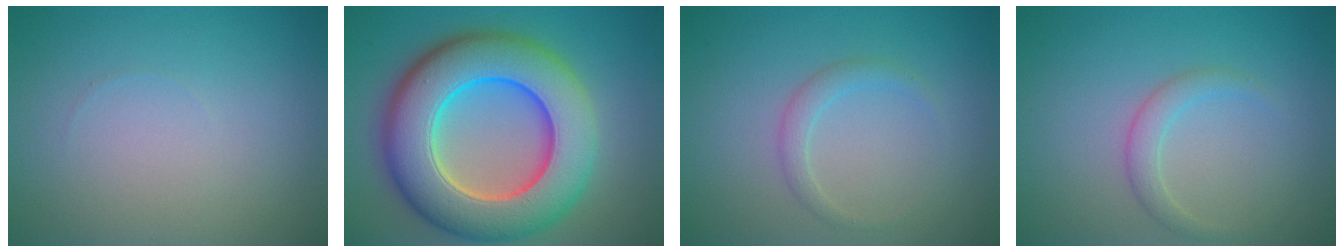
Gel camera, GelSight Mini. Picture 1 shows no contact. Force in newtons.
{"total": 12.8, "press": 12.8, "slide": 0.6}
{"total": 1.5, "press": 1.5, "slide": 0.1}
{"total": 1.7, "press": 1.7, "slide": 0.1}